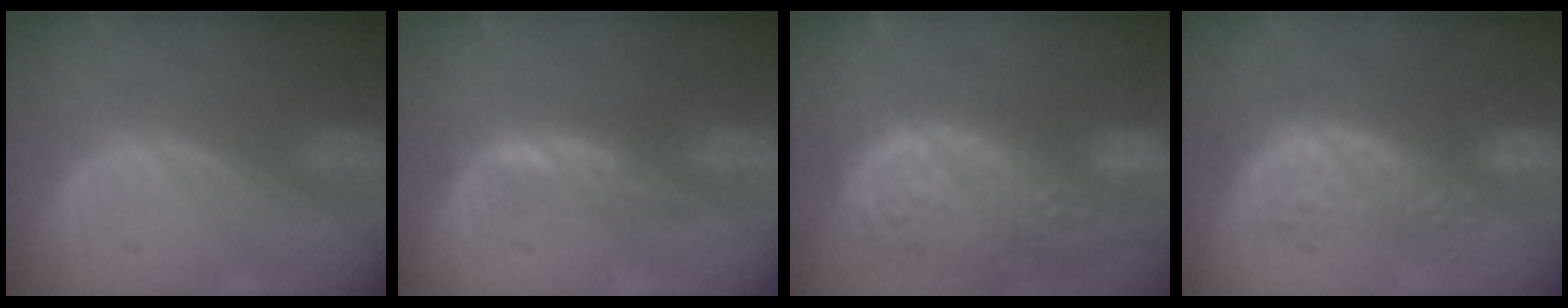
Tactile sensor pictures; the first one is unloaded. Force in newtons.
{"total": 2.9, "press": 2.9, "slide": 0.2}
{"total": 15.1, "press": 12.5, "slide": 8.5}
{"total": 9.1, "press": 8.6, "slide": 3.0}